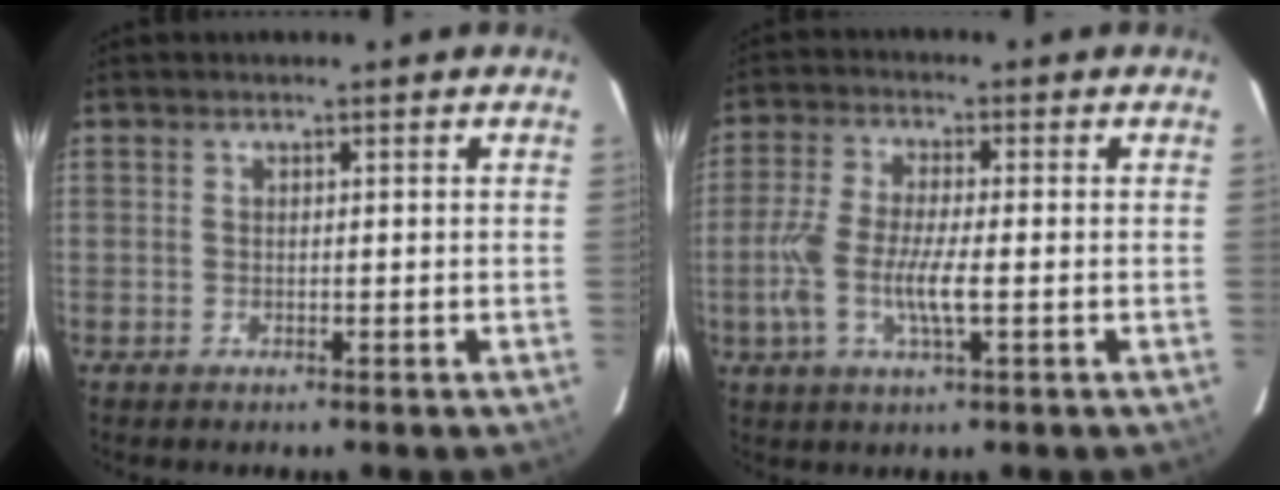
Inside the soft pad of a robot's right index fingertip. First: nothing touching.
{"total": 8.4, "force": [-2.1, 2.0, 7.9], "torque": [-0.169, -0.004, -0.043]}